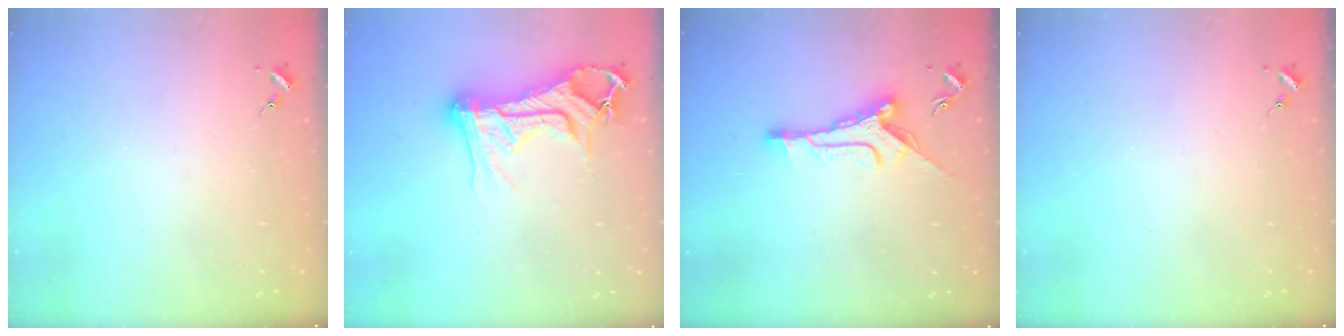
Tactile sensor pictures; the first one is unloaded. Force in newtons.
{"total": 15.6, "press": 15.6, "slide": 1.1}
{"total": 9.9, "press": 9.9, "slide": 0.4}
{"total": 0.0}